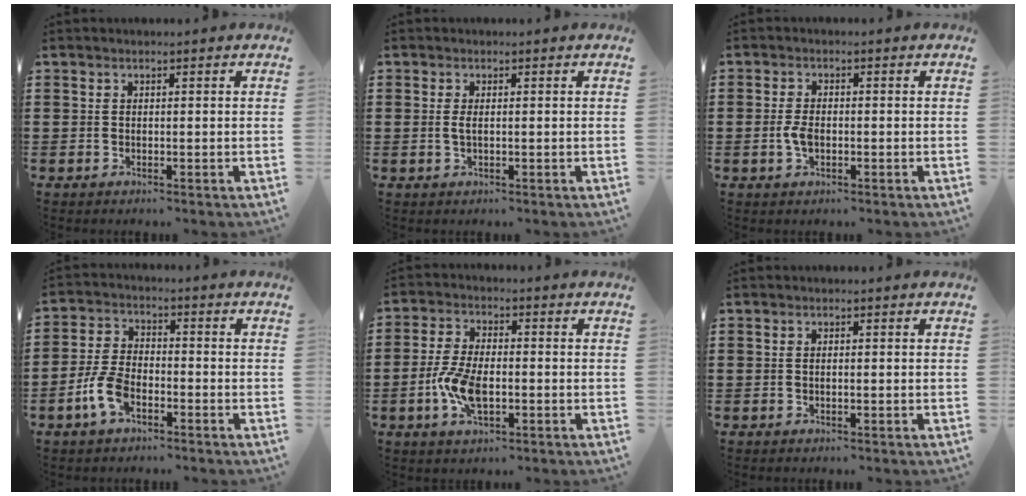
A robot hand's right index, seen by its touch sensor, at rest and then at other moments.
{"total": 1.5, "force": [0.0, 0.5, 1.4], "torque": [-0.034, -0.001, -0.004]}
{"total": 3.2, "force": [-0.5, 1.6, 2.7], "torque": [-0.066, -0.006, -0.012]}
{"total": 6.0, "force": [-2.9, 3.0, 4.4], "torque": [-0.113, -0.002, -0.061]}
{"total": 7.2, "force": [-1.8, 3.4, 6.1], "torque": [-0.137, -0.002, -0.036]}
{"total": 0.8, "force": [-0.1, 0.1, 0.8], "torque": [-0.016, -0.005, -0.001]}